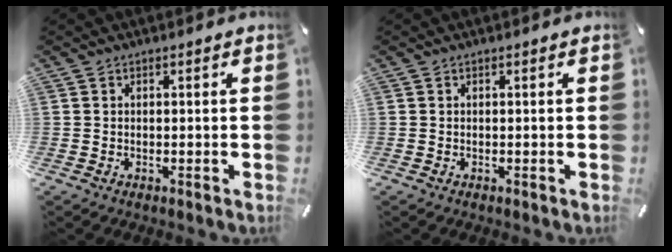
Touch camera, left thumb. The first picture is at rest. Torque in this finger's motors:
{"motor_torque": [0.02, -0.02, 0.00, 0.05, 0.00]}